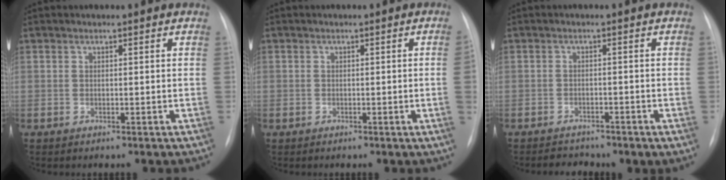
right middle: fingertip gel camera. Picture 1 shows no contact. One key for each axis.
{"total": 1.2, "fx": -0.2, "fy": -0.4, "fz": 1.1, "tx": -0.012, "ty": 0.002, "tz": -0.001}
{"total": 2.7, "fx": -2.3, "fy": 1.3, "fz": 0.7, "tx": -0.016, "ty": 0.000, "tz": -0.029}